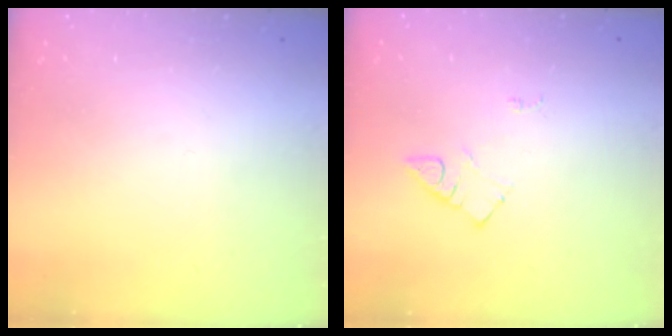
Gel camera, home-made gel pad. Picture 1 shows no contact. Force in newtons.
{"total": 4.5, "press": 4.4, "slide": 0.7}